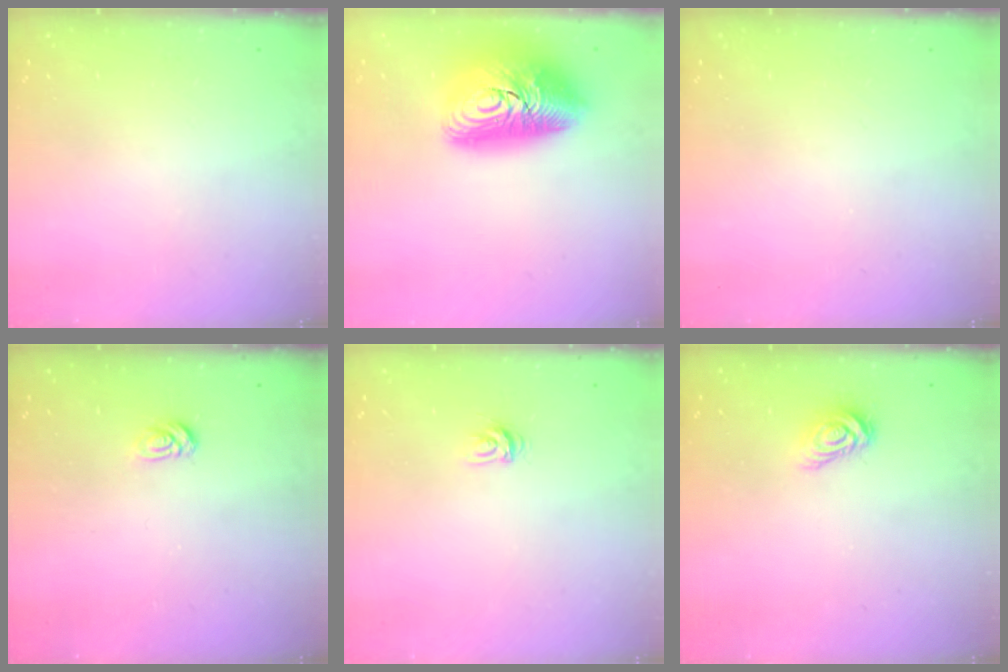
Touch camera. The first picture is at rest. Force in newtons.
{"total": 20.4, "press": 20.4, "slide": 1.6}
{"total": 0.0}
{"total": 3.7, "press": 3.6, "slide": 0.4}
{"total": 3.4, "press": 3.4, "slide": 0.4}
{"total": 5.5, "press": 5.5, "slide": 0.6}